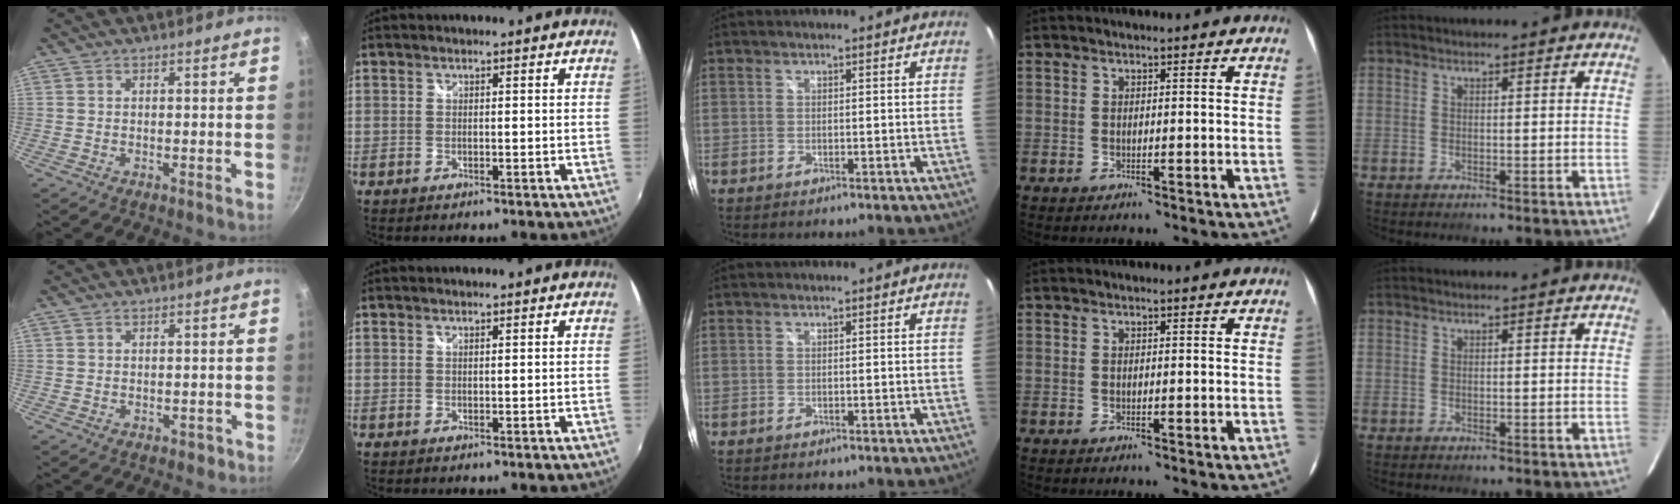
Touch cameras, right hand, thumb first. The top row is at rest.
{"thumb": {"total": 1.7, "force": [-0.6, 1.2, 0.9], "torque": [0.001, 0.015, 0.001]}}